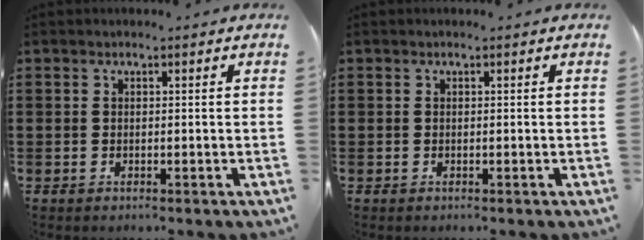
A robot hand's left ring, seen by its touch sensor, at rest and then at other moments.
{"total": 0.0}